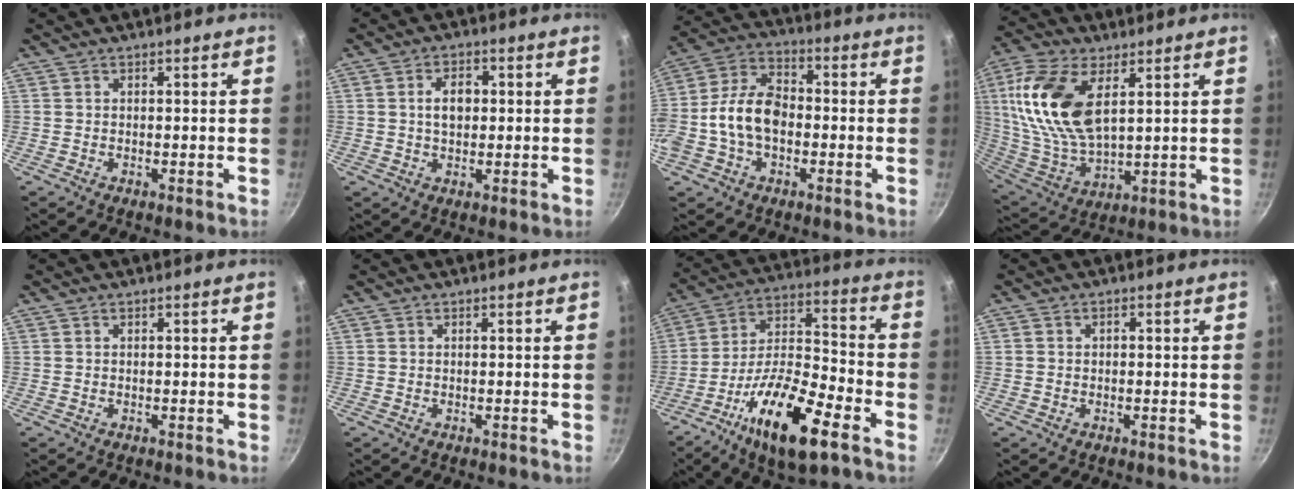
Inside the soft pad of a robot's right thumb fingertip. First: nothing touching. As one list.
[{"total": 4.9, "force": [0.6, 3.3, 3.6], "torque": [-0.043, 0.008, 0.008]}, {"total": 13.0, "force": [-1.9, 8.7, 9.4], "torque": [-0.156, 0.040, -0.050]}, {"total": 18.7, "force": [5.8, 9.8, 14.8], "torque": [-0.292, -0.019, 0.118]}, {"total": 0.0}, {"total": 0.0}, {"total": 19.8, "force": [-10.3, 6.1, 15.8], "torque": [-0.262, 0.049, -0.189]}, {"total": 0.8, "force": [-0.2, 0.6, 0.4], "torque": [-0.009, 0.005, -0.006]}]